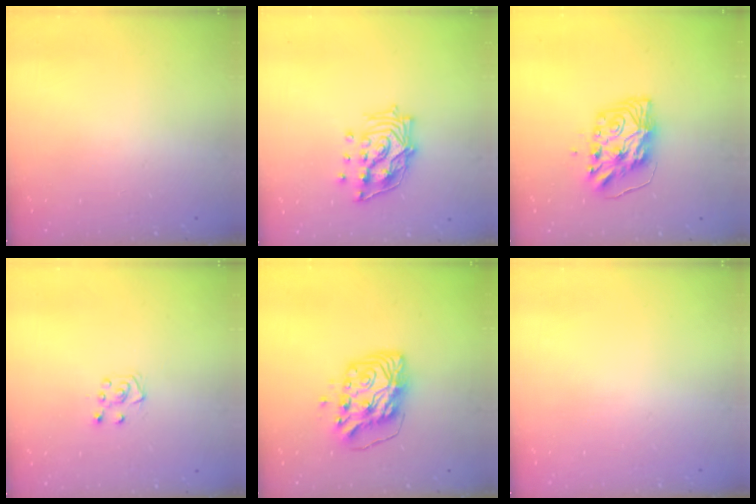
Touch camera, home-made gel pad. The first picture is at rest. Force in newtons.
{"total": 14.5, "press": 14.4, "slide": 1.6}
{"total": 9.9, "press": 9.9, "slide": 0.8}
{"total": 5.8, "press": 5.8, "slide": 0.8}
{"total": 10.0, "press": 9.9, "slide": 1.4}
{"total": 0.0}